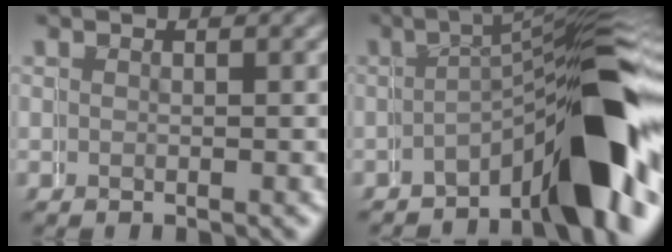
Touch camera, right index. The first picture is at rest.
{"total": 12.0, "force": [-3.8, 3.3, 10.9], "torque": [-0.154, 0.003, -0.049]}